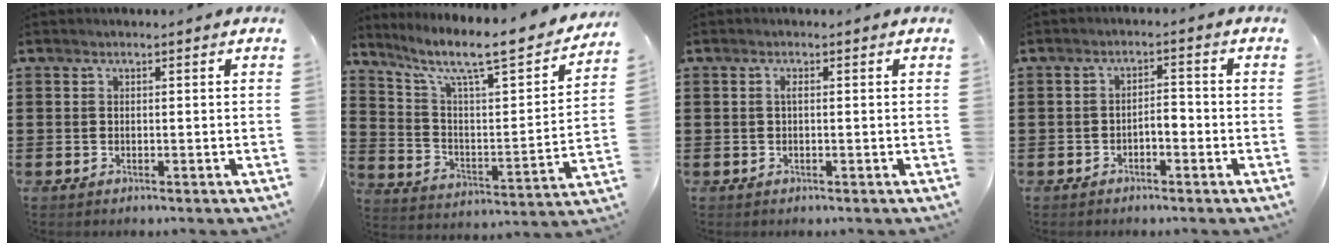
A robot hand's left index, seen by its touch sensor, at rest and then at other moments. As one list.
[{"total": 9.1, "force": [7.0, 1.4, 5.6], "torque": [-0.121, -0.054, 0.108]}, {"total": 0.9, "force": [0.1, 0.2, 0.9], "torque": [-0.017, 0.001, 0.001]}, {"total": 2.5, "force": [-1.4, 1.0, 1.8], "torque": [-0.036, 0.007, -0.030]}]